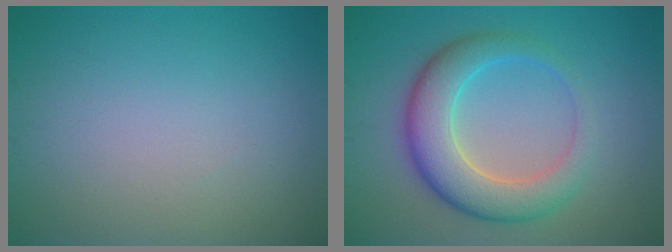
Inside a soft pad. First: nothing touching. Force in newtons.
{"total": 6.5, "press": 6.5, "slide": 0.2}